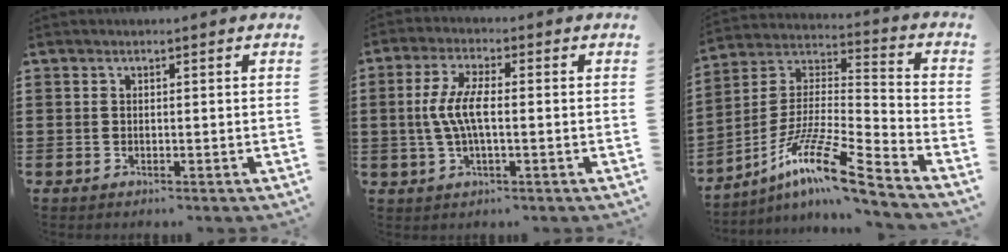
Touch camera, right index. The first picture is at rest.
{"total": 6.0, "force": [-0.4, 1.6, 5.7], "torque": [-0.129, -0.005, -0.017]}
{"total": 13.0, "force": [-9.6, 0.5, 8.8], "torque": [-0.171, 0.001, -0.189]}